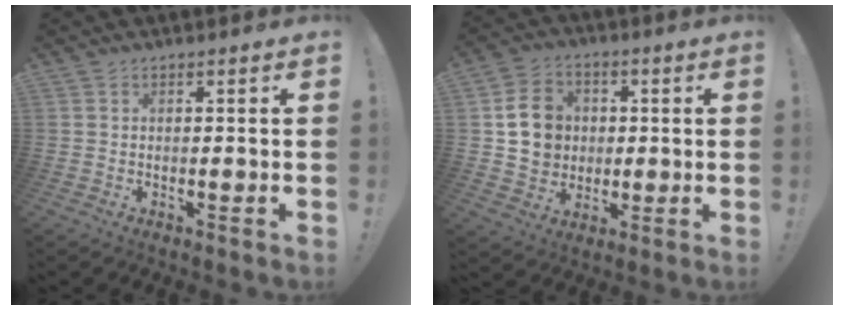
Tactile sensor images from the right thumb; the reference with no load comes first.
{"total": 12.4, "force": [1.8, 11.1, 5.4], "torque": [-0.061, 0.006, 0.044]}